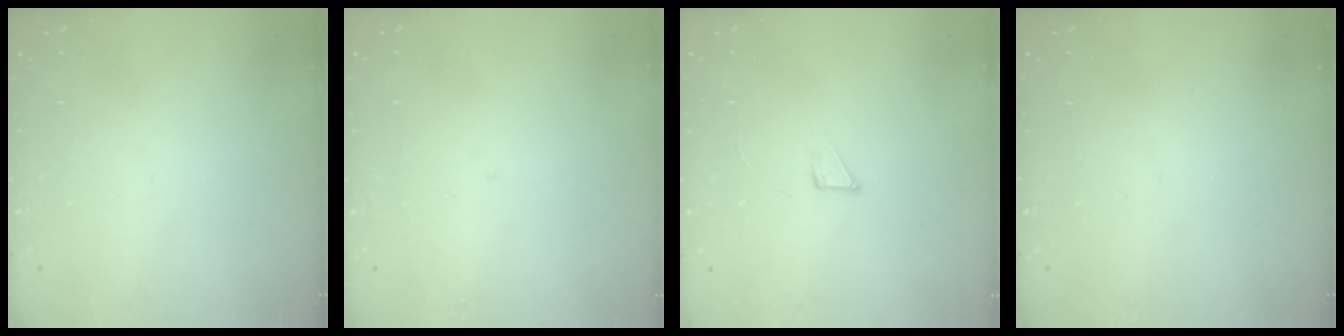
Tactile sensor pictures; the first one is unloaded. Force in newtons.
{"total": 2.0, "press": 2.0, "slide": 0.1}
{"total": 3.7, "press": 3.7, "slide": 0.4}
{"total": 0.0}